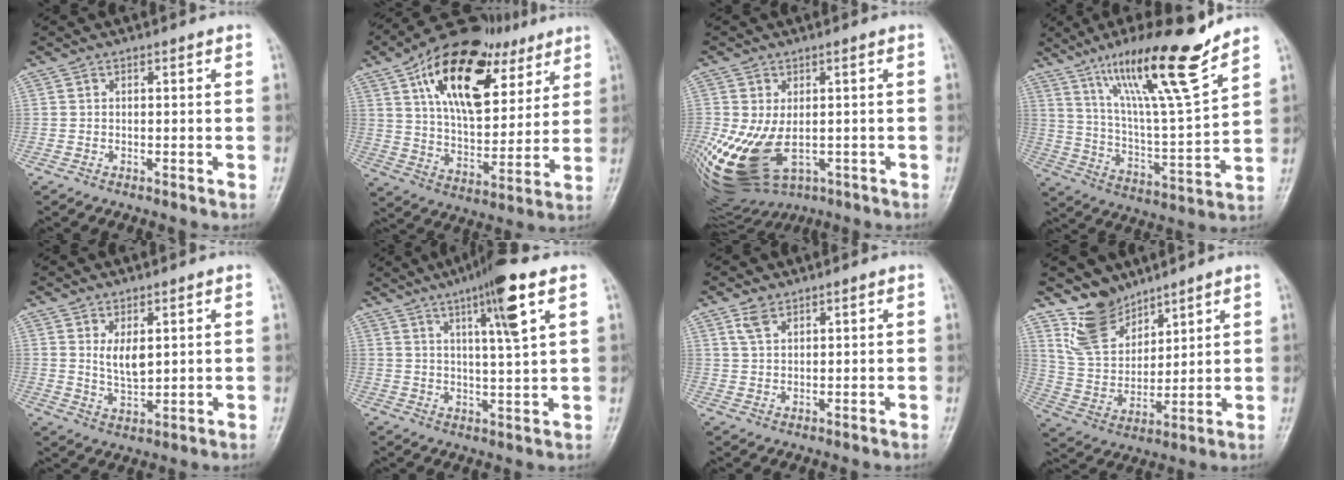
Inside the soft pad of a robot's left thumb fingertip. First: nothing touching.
{"total": 24.1, "force": [11.3, 12.8, 17.1], "torque": [-0.240, -0.022, 0.186]}
{"total": 16.1, "force": [-3.1, 10.0, 12.1], "torque": [-0.256, -0.006, -0.023]}
{"total": 19.6, "force": [13.5, 1.7, 14.1], "torque": [-0.218, -0.073, 0.234]}
{"total": 5.4, "force": [1.7, 2.7, 4.4], "torque": [-0.068, -0.018, 0.039]}
{"total": 11.4, "force": [5.5, 1.0, 9.9], "torque": [-0.161, -0.019, 0.086]}
{"total": 3.2, "force": [2.1, 1.7, 1.7], "torque": [-0.032, -0.005, 0.049]}
{"total": 10.1, "force": [7.8, 5.6, 3.1], "torque": [-0.034, -0.058, 0.170]}